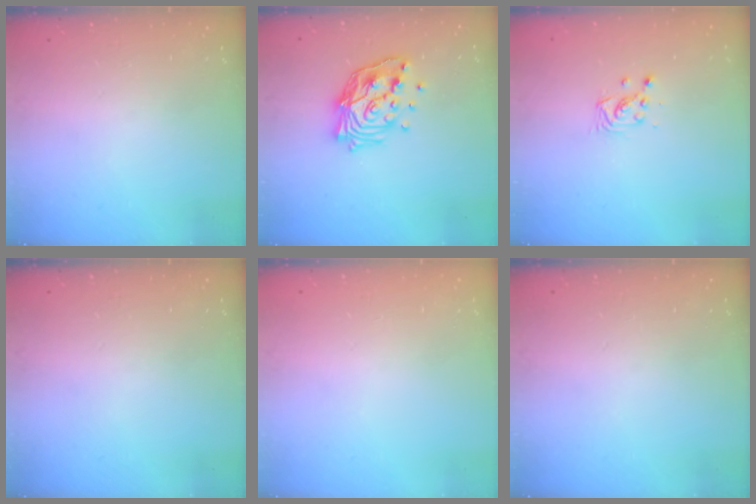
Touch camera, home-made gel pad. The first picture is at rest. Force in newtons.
{"total": 14.9, "press": 14.8, "slide": 1.1}
{"total": 3.8, "press": 3.8, "slide": 0.5}
{"total": 0.0}
{"total": 0.0}
{"total": 0.0}